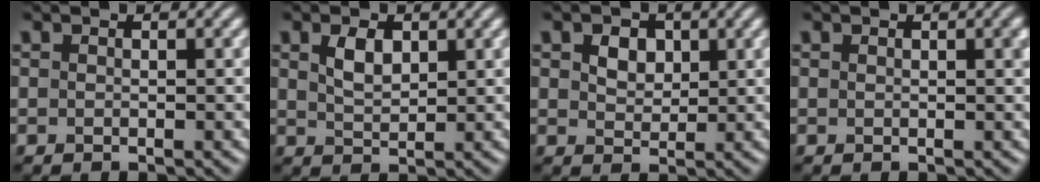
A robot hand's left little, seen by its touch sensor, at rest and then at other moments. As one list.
[{"total": 2.5, "force": [1.2, 1.4, 1.8], "torque": [-0.041, 0.000, 0.026]}, {"total": 2.6, "force": [1.1, 1.8, 1.5], "torque": [-0.033, 0.001, 0.014]}, {"total": 1.0, "force": [0.5, 0.3, 0.8], "torque": [-0.011, 0.000, 0.009]}]